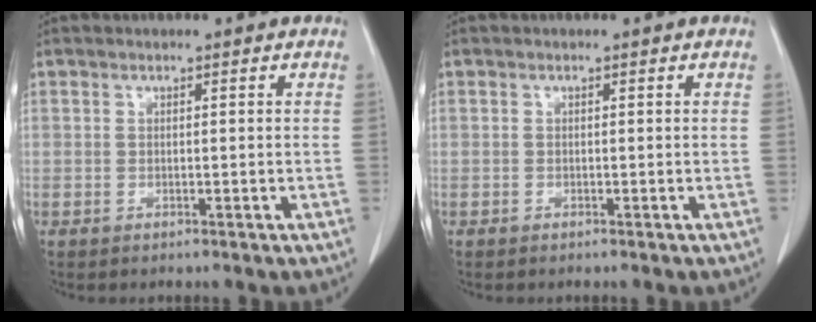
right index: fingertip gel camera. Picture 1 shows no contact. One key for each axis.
{"total": 0.0}